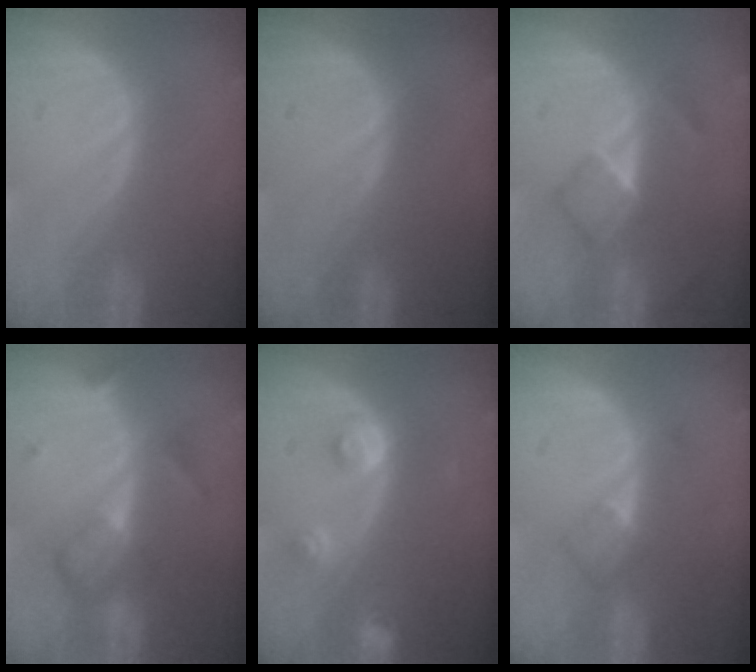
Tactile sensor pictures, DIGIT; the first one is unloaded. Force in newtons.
{"total": 0.0}
{"total": 5.4, "press": 4.7, "slide": 2.5}
{"total": 5.7, "press": 5.4, "slide": 1.7}
{"total": 3.0, "press": 2.8, "slide": 1.2}
{"total": 2.7, "press": 2.4, "slide": 1.1}